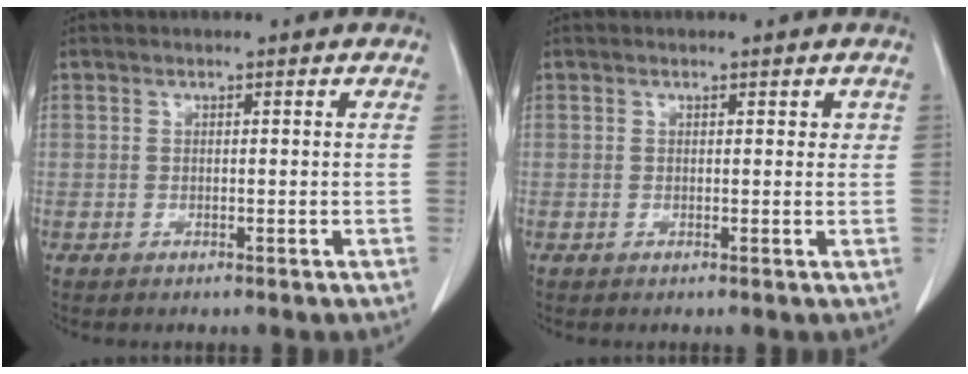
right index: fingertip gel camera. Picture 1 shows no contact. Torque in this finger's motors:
{"motor_torque": [0.07, -0.03, 0.03, 0.01]}